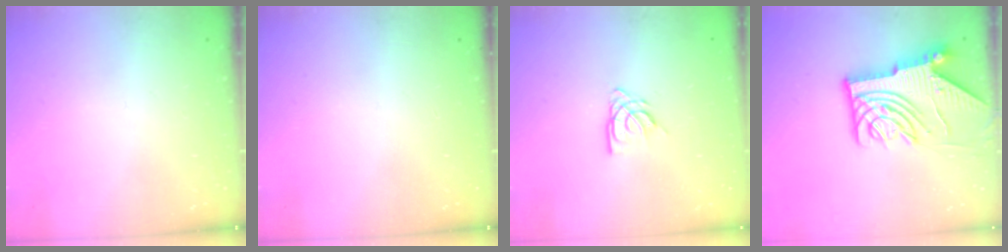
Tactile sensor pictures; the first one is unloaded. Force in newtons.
{"total": 0.0}
{"total": 5.3, "press": 5.3, "slide": 0.5}
{"total": 12.2, "press": 12.1, "slide": 1.5}